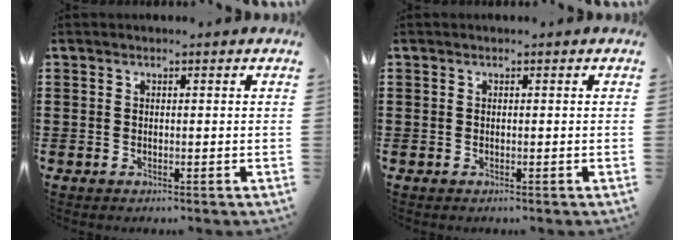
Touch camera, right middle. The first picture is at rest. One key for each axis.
{"total": 0.0}